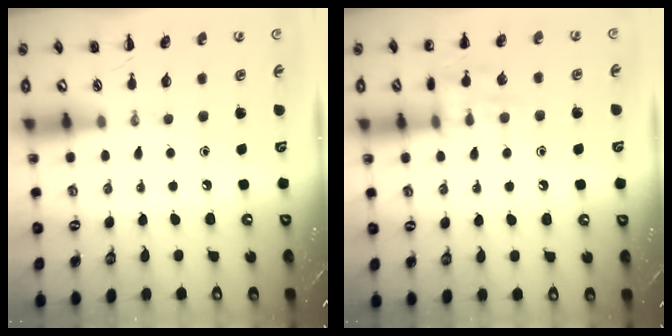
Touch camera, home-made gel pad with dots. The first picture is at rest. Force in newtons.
{"total": 11.3, "press": 11.2, "slide": 1.0}